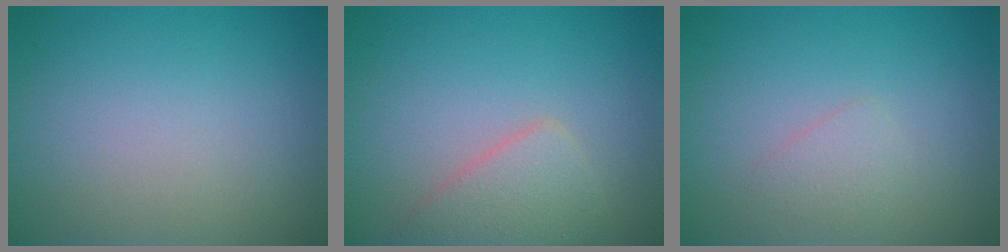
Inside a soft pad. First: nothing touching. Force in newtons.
{"total": 2.9, "press": 2.9, "slide": 0.2}
{"total": 1.3, "press": 1.3, "slide": 0.0}